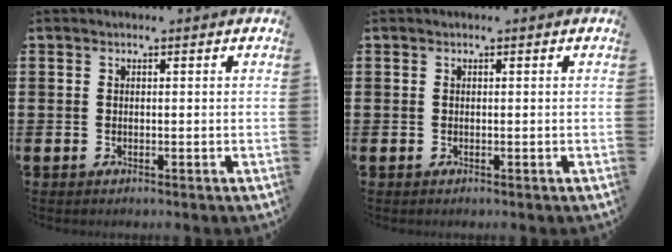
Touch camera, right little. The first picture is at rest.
{"total": 0.0}